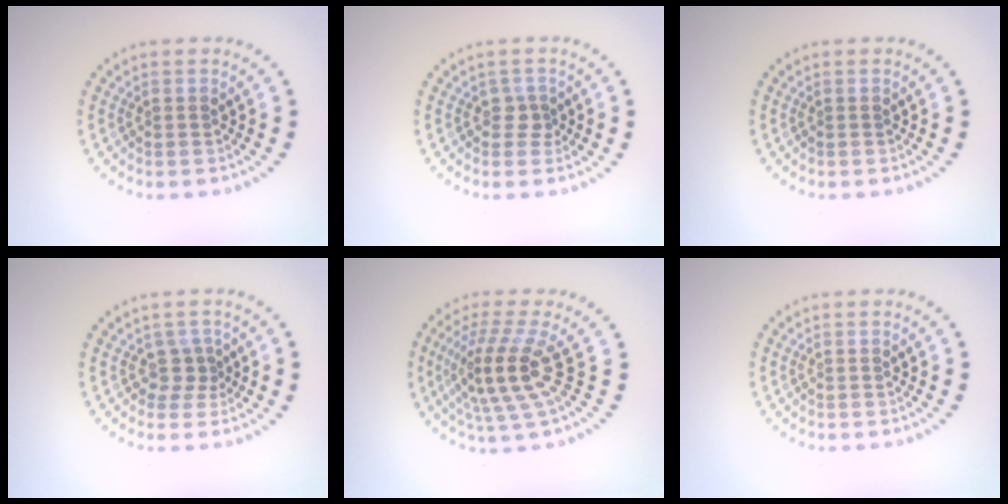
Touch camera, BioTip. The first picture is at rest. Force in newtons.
{"total": 1.3, "press": 1.1, "slide": 0.8}
{"total": 0.0}
{"total": 1.8, "press": 1.1, "slide": 1.4}
{"total": 4.7, "press": 3.7, "slide": 2.8}
{"total": 0.0}